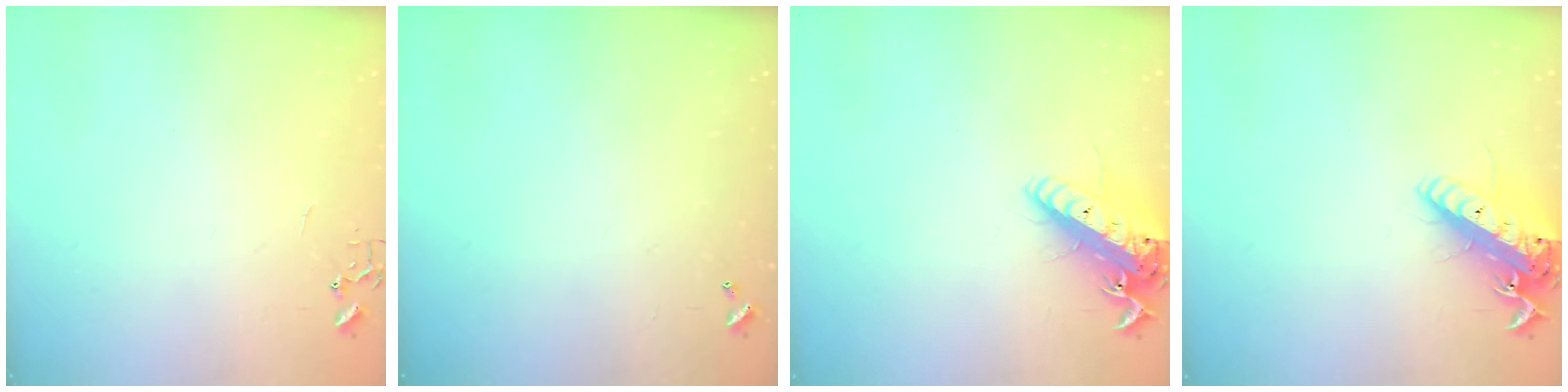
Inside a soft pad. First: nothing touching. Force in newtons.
{"total": 0.0}
{"total": 16.4, "press": 16.0, "slide": 3.4}
{"total": 16.4, "press": 16.0, "slide": 3.4}